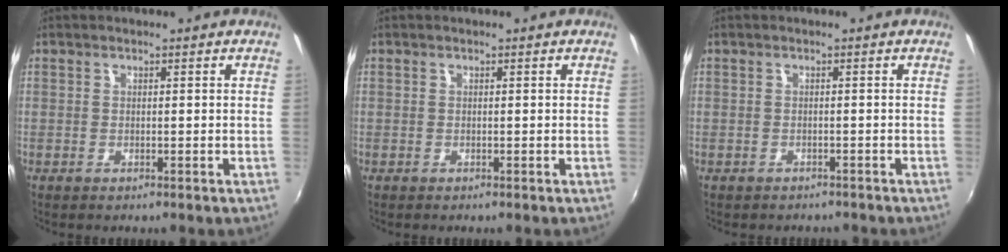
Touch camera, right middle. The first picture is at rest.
{"total": 0.0}
{"total": 1.9, "force": [-1.4, 1.2, 0.3], "torque": [-0.012, -0.003, -0.018]}